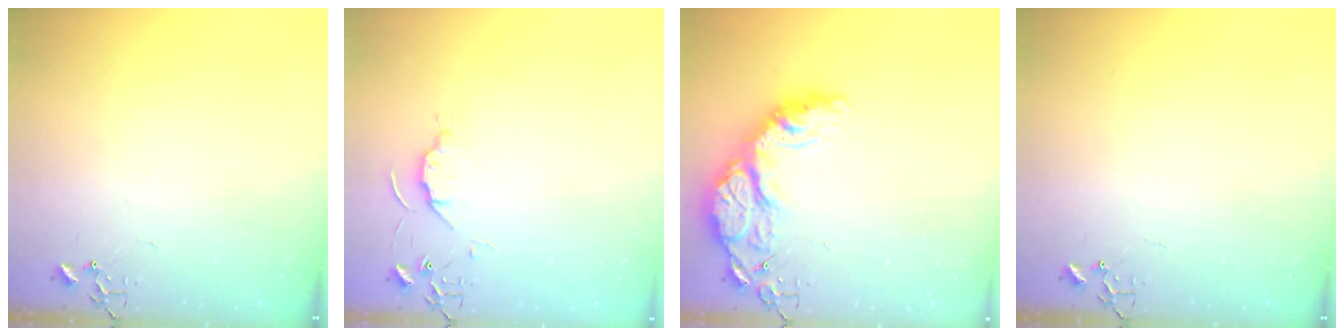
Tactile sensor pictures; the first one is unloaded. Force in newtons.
{"total": 5.7, "press": 5.6, "slide": 0.8}
{"total": 19.9, "press": 19.9, "slide": 1.4}
{"total": 0.0}